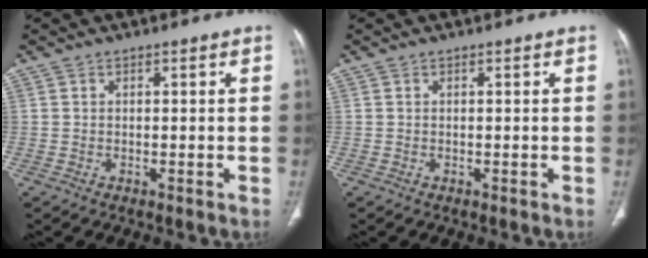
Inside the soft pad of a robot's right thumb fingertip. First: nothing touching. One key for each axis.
{"total": 0.0}